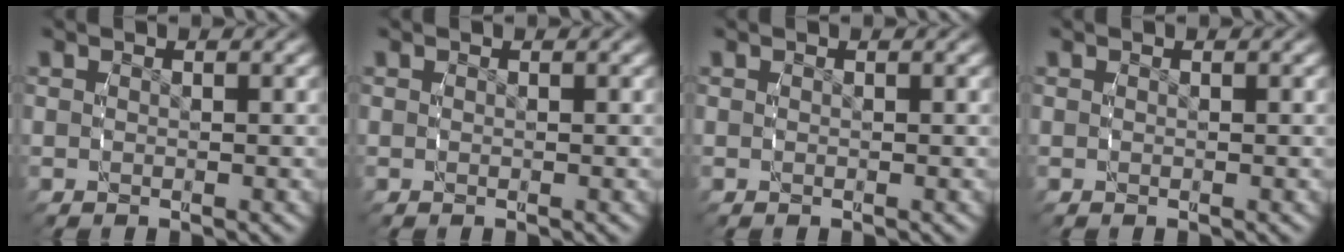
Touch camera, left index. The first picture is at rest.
{"total": 0.0}
{"total": 0.0}
{"total": 0.0}